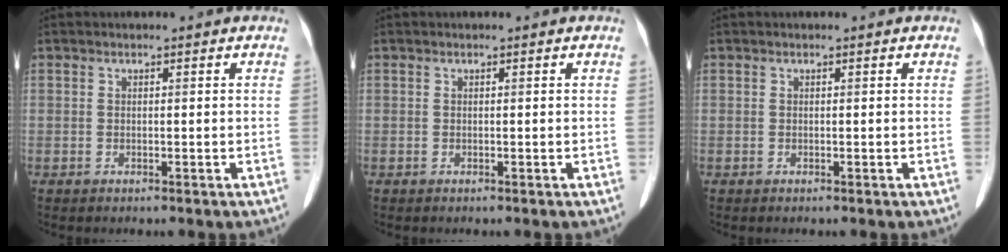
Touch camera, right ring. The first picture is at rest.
{"total": 0.0}
{"total": 0.0}